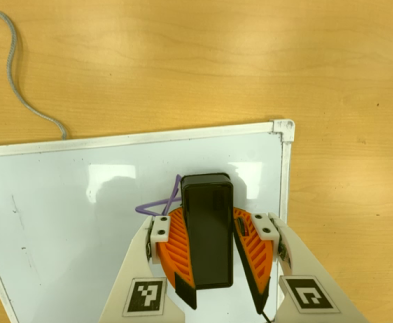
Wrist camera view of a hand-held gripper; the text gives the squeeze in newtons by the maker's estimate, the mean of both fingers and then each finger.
{"total": 14.9, "left": 16.3, "right": 13.5}